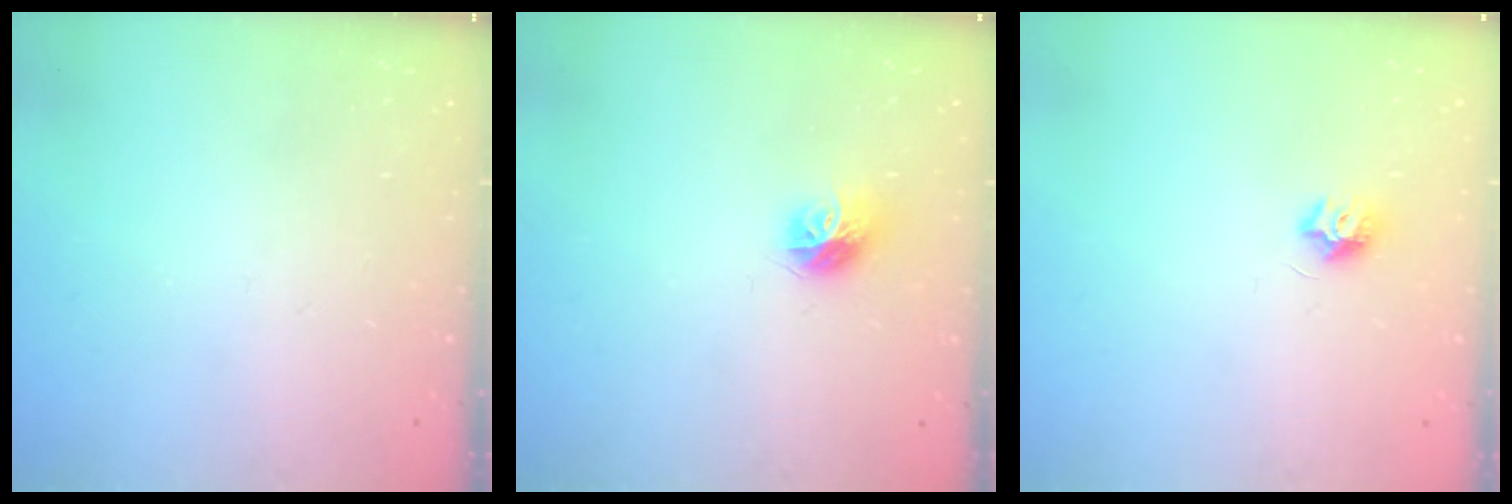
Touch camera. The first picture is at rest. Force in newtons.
{"total": 8.8, "press": 8.8, "slide": 0.4}
{"total": 6.8, "press": 6.8, "slide": 0.5}